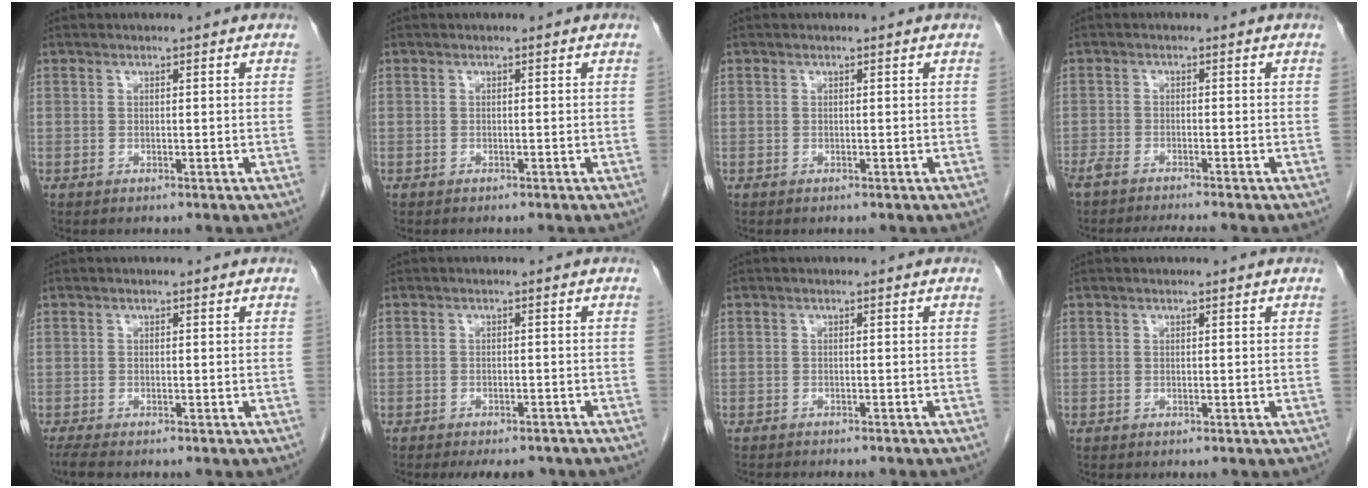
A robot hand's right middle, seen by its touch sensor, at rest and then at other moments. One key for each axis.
{"total": 0.6, "fx": -0.6, "fy": 0.1, "fz": 0.2, "tx": -0.006, "ty": -0.001, "tz": -0.010}
{"total": 0.0}
{"total": 7.2, "fx": -6.5, "fy": 0.0, "fz": 3.0, "tx": -0.044, "ty": -0.012, "tz": -0.104}
{"total": 2.1, "fx": -1.8, "fy": 0.1, "fz": 1.2, "tx": -0.028, "ty": -0.008, "tz": -0.032}
{"total": 6.6, "fx": -5.6, "fy": 2.4, "fz": 2.6, "tx": -0.025, "ty": -0.007, "tz": -0.069}
{"total": 6.4, "fx": -5.8, "fy": 1.1, "fz": 2.6, "tx": -0.028, "ty": -0.008, "tz": -0.070}
{"total": 0.0}